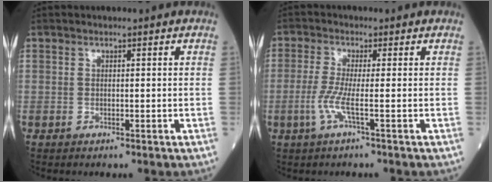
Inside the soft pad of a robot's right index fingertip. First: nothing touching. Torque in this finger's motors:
{"motor_torque": [-0.23, -0.01, -0.18, -0.08]}